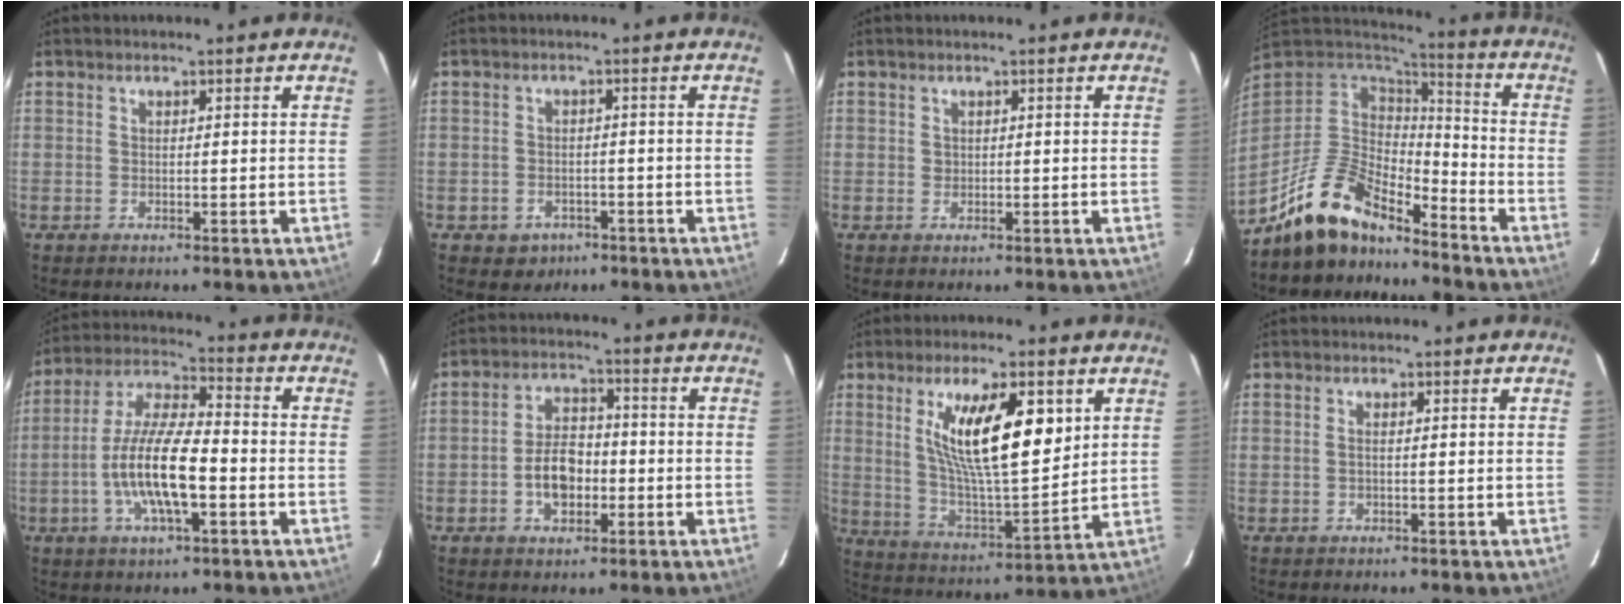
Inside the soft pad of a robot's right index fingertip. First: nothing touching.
{"total": 4.6, "force": [-2.4, 3.8, 1.1], "torque": [-0.037, 0.008, -0.025]}
{"total": 0.8, "force": [0.2, 0.8, 0.0], "torque": [0.005, 0.002, 0.004]}
{"total": 14.8, "force": [-12.2, 5.4, 6.5], "torque": [-0.143, 0.004, -0.223]}
{"total": 13.7, "force": [-3.9, 3.9, 12.6], "torque": [-0.254, -0.001, -0.075]}
{"total": 5.5, "force": [-1.5, 3.8, 3.6], "torque": [-0.069, 0.011, -0.021]}
{"total": 16.6, "force": [6.0, 4.9, 14.7], "torque": [-0.254, -0.002, 0.111]}
{"total": 0.8, "force": [-0.1, 0.1, 0.8], "torque": [-0.017, 0.001, -0.003]}